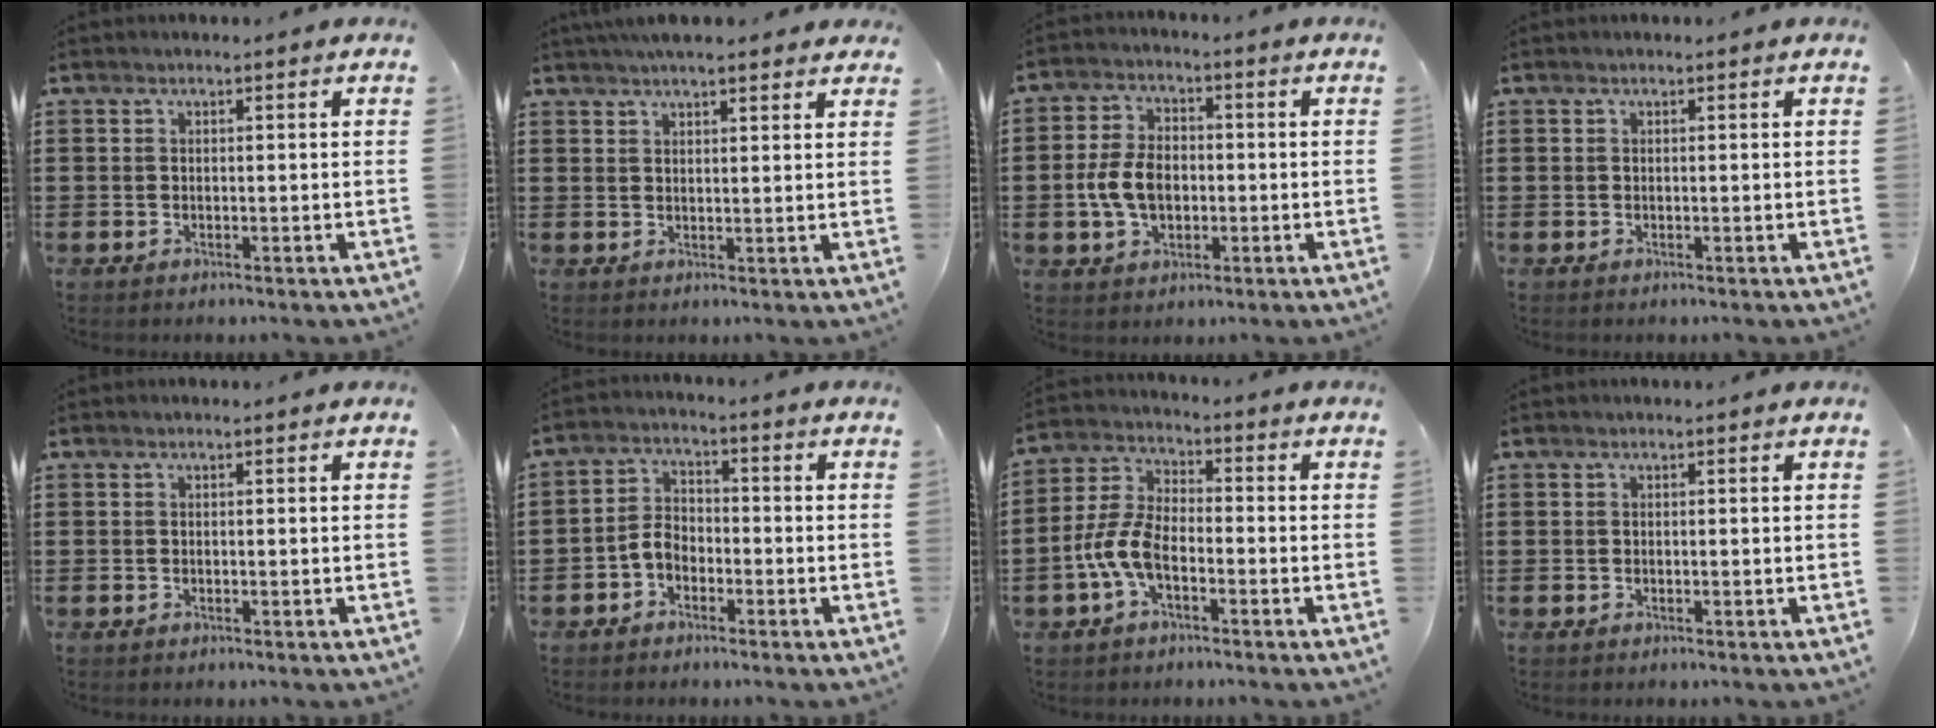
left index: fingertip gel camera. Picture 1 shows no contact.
{"total": 3.9, "force": [3.5, 0.7, 1.6], "torque": [-0.039, 0.000, 0.064]}
{"total": 6.8, "force": [-1.0, 4.5, 5.0], "torque": [-0.121, 0.003, -0.026]}
{"total": 0.0}
{"total": 0.0}
{"total": 3.8, "force": [-2.2, 2.4, 1.9], "torque": [-0.052, 0.006, -0.050]}
{"total": 6.9, "force": [-3.1, 3.3, 5.2], "torque": [-0.136, -0.002, -0.068]}
{"total": 0.0}